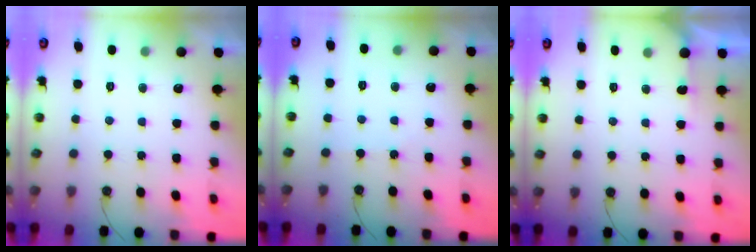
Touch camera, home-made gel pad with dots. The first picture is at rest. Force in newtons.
{"total": 2.3, "press": 2.3, "slide": 0.4}
{"total": 2.9, "press": 2.9, "slide": 0.4}